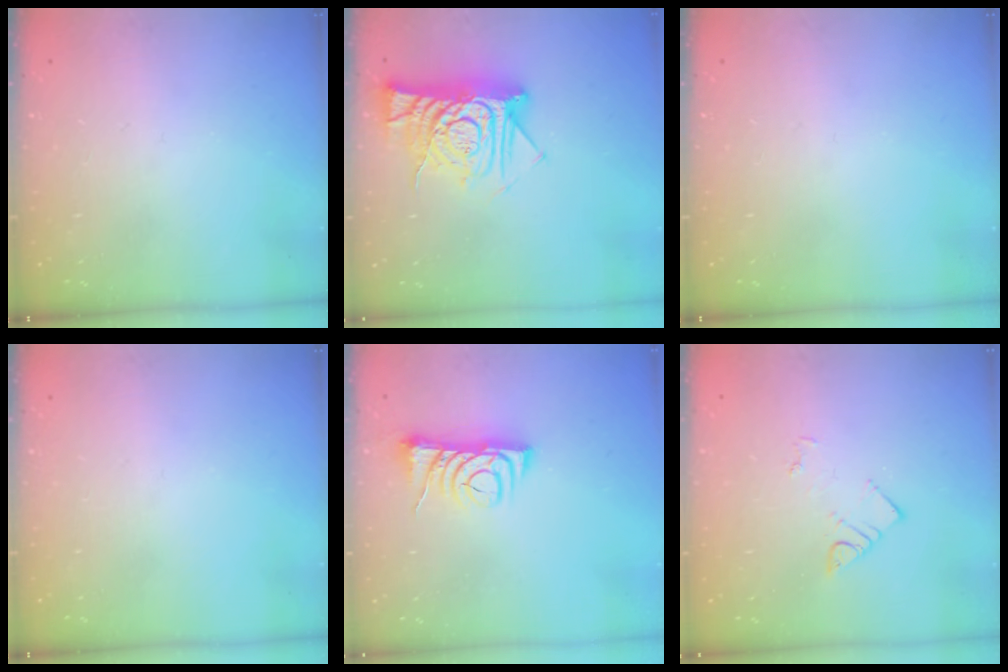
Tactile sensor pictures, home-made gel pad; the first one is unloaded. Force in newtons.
{"total": 12.6, "press": 12.6, "slide": 1.1}
{"total": 0.0}
{"total": 0.0}
{"total": 9.8, "press": 9.7, "slide": 1.1}
{"total": 4.1, "press": 4.1, "slide": 0.2}